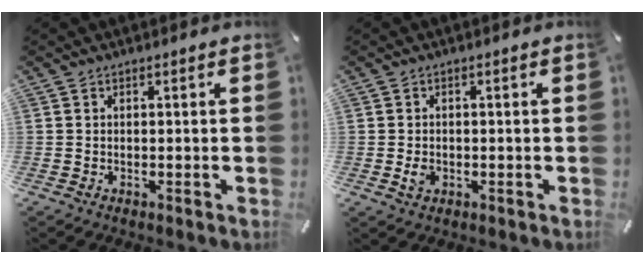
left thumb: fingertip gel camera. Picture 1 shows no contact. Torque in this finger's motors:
{"motor_torque": [0.02, 0.01, -0.07, 0.05, -0.01]}